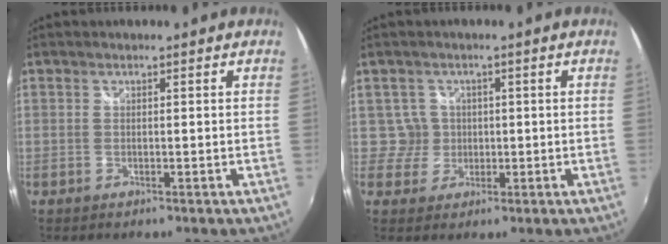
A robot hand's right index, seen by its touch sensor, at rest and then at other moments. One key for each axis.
{"total": 3.4, "fx": 0.2, "fy": 3.4, "fz": -0.3, "tx": 0.011, "ty": 0.016, "tz": 0.006}